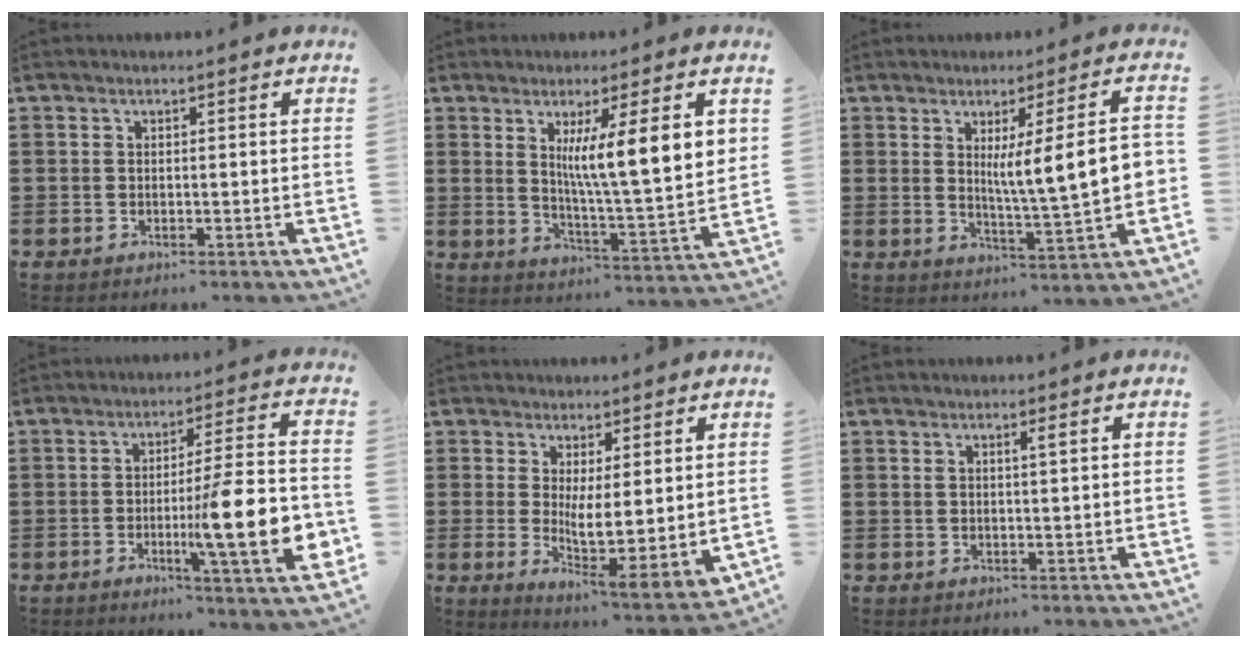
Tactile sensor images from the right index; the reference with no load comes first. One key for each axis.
{"total": 9.9, "fx": 3.9, "fy": 0.8, "fz": 9.1, "tx": -0.164, "ty": -0.016, "tz": 0.060}
{"total": 10.2, "fx": 1.7, "fy": 0.9, "fz": 10.0, "tx": -0.157, "ty": -0.007, "tz": 0.022}
{"total": 13.8, "fx": -3.1, "fy": 1.7, "fz": 13.4, "tx": -0.209, "ty": -0.015, "tz": -0.057}
{"total": 4.6, "fx": 1.2, "fy": 1.1, "fz": 4.3, "tx": -0.083, "ty": -0.023, "tz": 0.020}
{"total": 1.0, "fx": 0.6, "fy": 0.0, "fz": 0.8, "tx": -0.016, "ty": -0.001, "tz": 0.010}